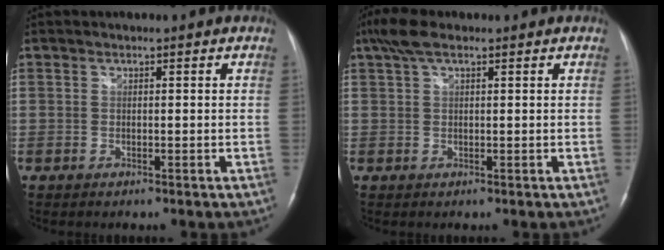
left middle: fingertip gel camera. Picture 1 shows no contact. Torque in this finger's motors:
{"motor_torque": [0.68, -0.14, -0.02, 0.08]}